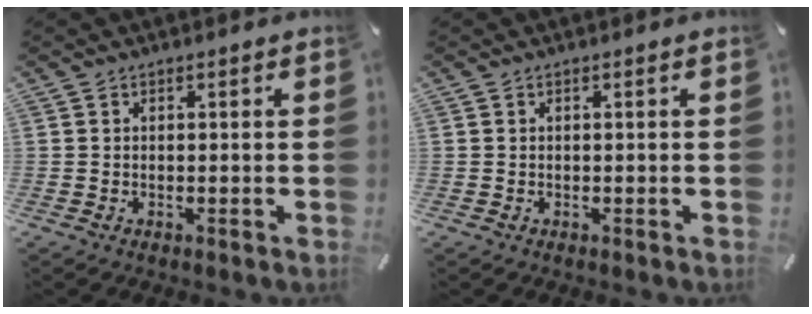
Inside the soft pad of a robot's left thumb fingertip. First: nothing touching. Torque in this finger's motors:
{"motor_torque": [0.00, 0.00, 0.00, 0.00, 0.00]}